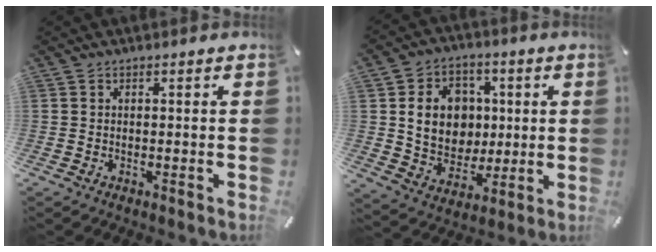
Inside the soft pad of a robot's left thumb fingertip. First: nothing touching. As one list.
[{"total": 12.5, "force": [1.9, 11.0, 5.5], "torque": [-0.093, 0.008, 0.043]}]